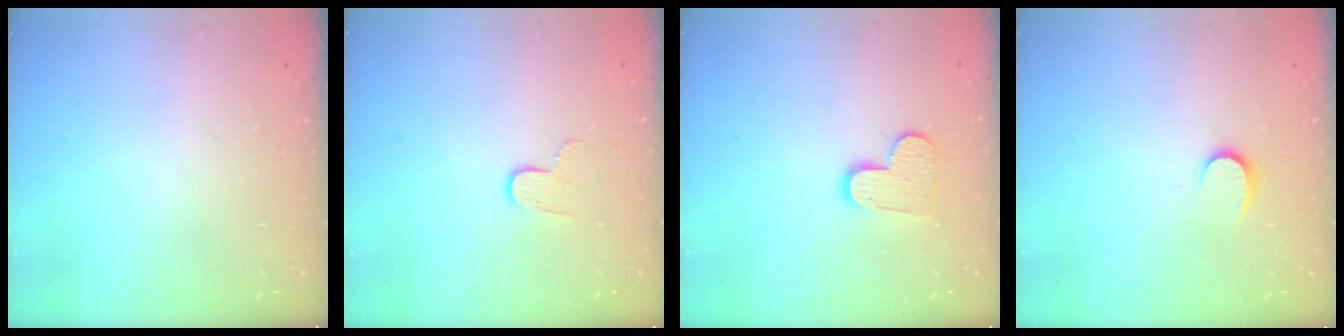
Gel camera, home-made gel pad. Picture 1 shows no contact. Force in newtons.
{"total": 5.6, "press": 5.6, "slide": 0.4}
{"total": 8.8, "press": 8.8, "slide": 0.2}
{"total": 6.3, "press": 6.3, "slide": 0.5}